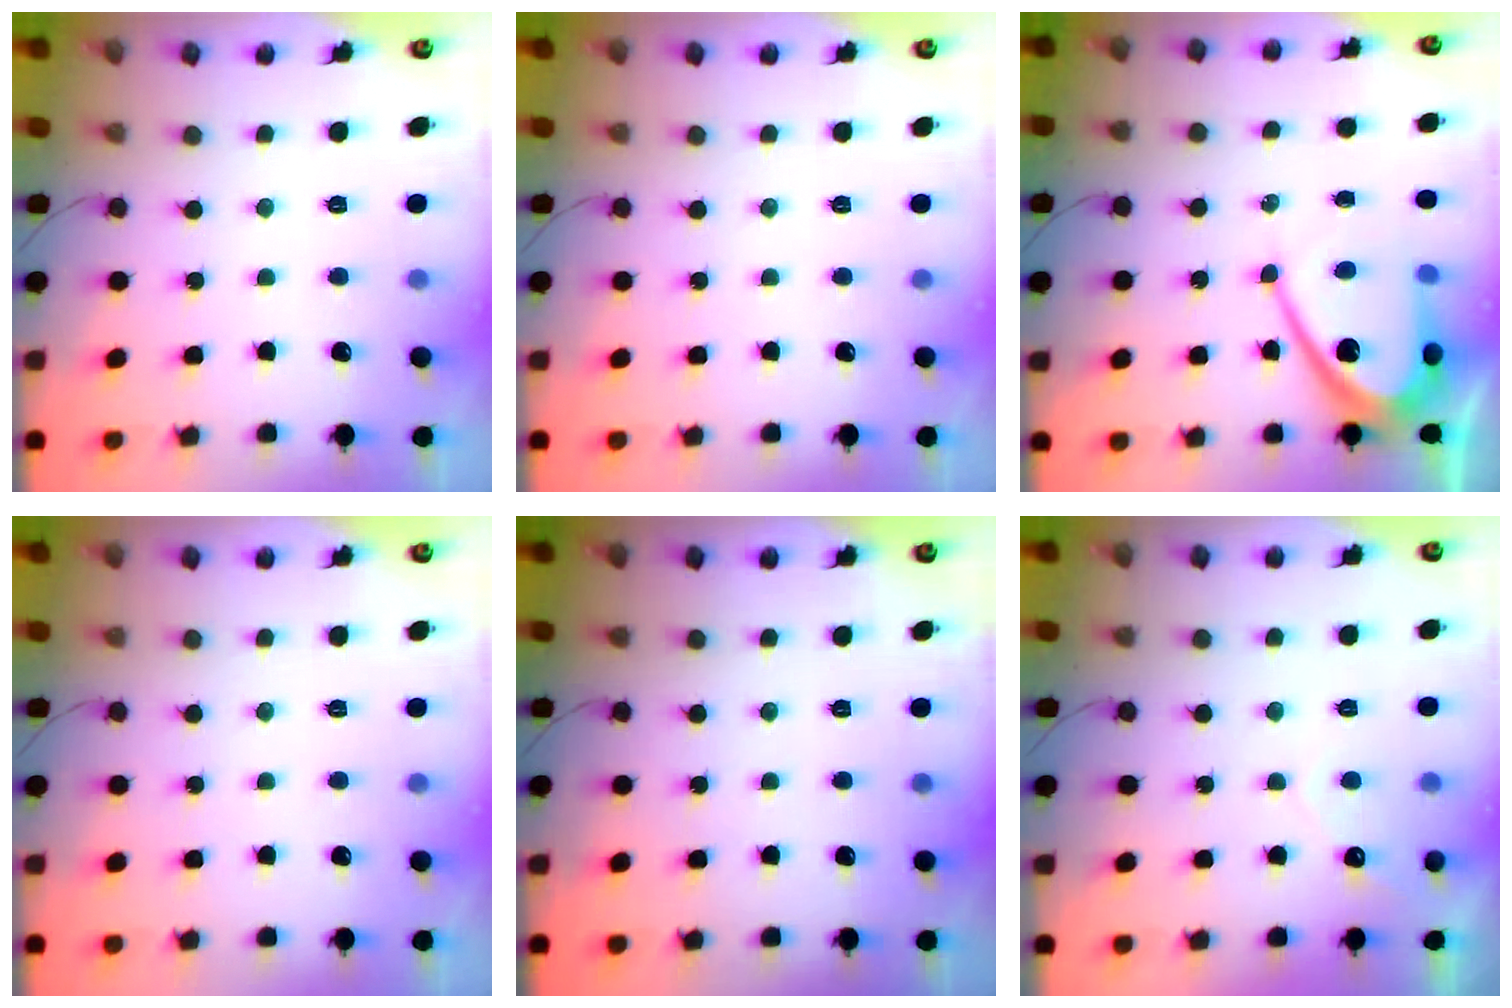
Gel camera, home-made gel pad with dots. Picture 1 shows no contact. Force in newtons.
{"total": 0.0}
{"total": 11.9, "press": 11.8, "slide": 0.9}
{"total": 0.0}
{"total": 0.0}
{"total": 3.0, "press": 3.0, "slide": 0.1}